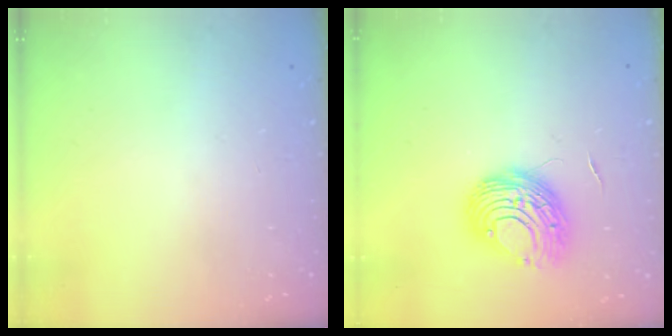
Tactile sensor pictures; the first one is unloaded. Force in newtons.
{"total": 9.6, "press": 9.5, "slide": 0.9}